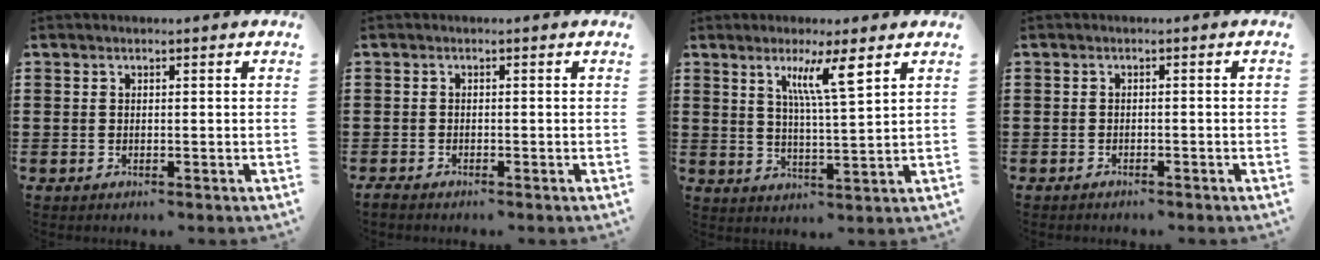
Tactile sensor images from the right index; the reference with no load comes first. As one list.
[{"total": 1.0, "force": [-1.0, 0.2, 0.0], "torque": [-0.003, 0.001, -0.021]}, {"total": 7.0, "force": [3.6, 0.7, 6.0], "torque": [-0.119, 0.001, 0.056]}, {"total": 1.1, "force": [-1.0, 0.0, 0.4], "torque": [-0.008, -0.002, -0.020]}]